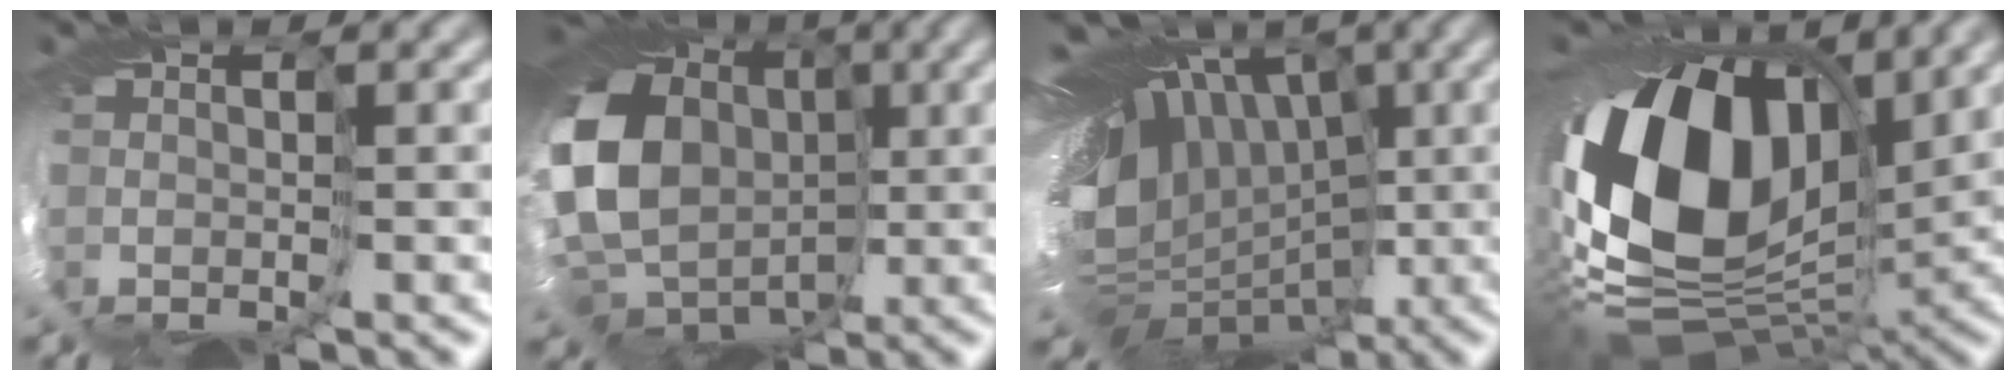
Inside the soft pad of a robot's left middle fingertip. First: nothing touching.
{"total": 17.4, "force": [0.3, 14.9, 9.0], "torque": [-0.160, -0.023, -0.025]}
{"total": 16.0, "force": [1.4, 11.5, 11.1], "torque": [-0.159, 0.013, 0.024]}
{"total": 18.0, "force": [1.1, 12.1, 13.3], "torque": [-0.293, -0.017, 0.034]}